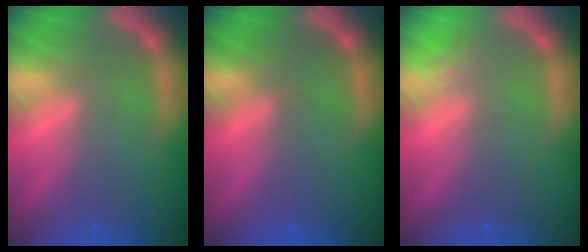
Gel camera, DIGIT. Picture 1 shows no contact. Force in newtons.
{"total": 0.0}
{"total": 0.9}